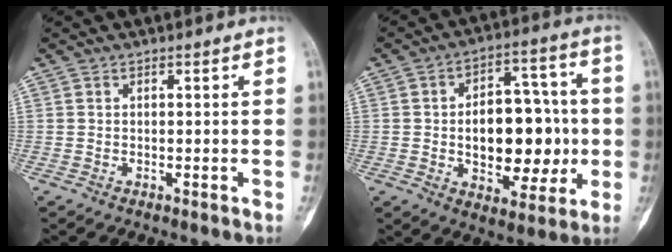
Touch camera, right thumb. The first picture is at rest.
{"total": 17.9, "force": [-1.2, 10.8, 14.3], "torque": [-0.166, 0.024, -0.009]}